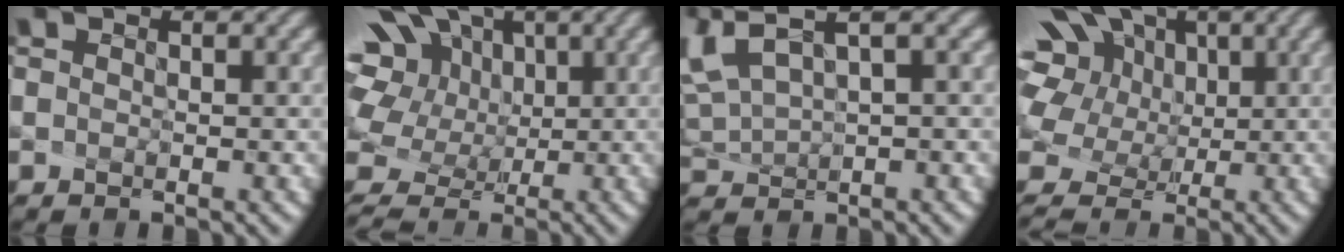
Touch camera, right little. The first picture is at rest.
{"total": 12.7, "force": [3.4, 9.8, 7.4], "torque": [-0.208, 0.028, 0.065]}
{"total": 3.9, "force": [2.5, 0.6, 3.0], "torque": [-0.118, -0.001, 0.082]}
{"total": 14.1, "force": [4.2, 11.2, 7.6], "torque": [-0.216, 0.031, 0.077]}